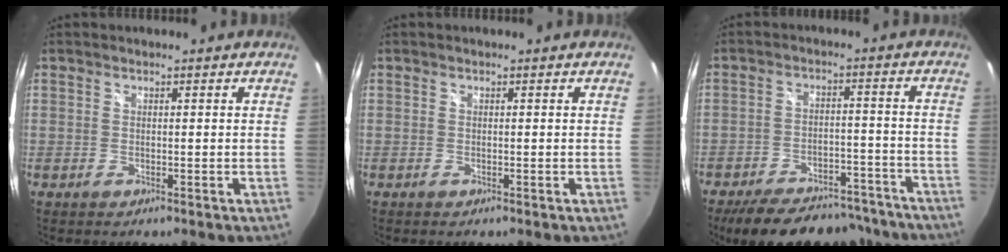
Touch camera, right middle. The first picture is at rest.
{"total": 0.0}
{"total": 21.1, "force": [-17.9, 7.6, 8.2], "torque": [-0.165, 0.012, -0.230]}